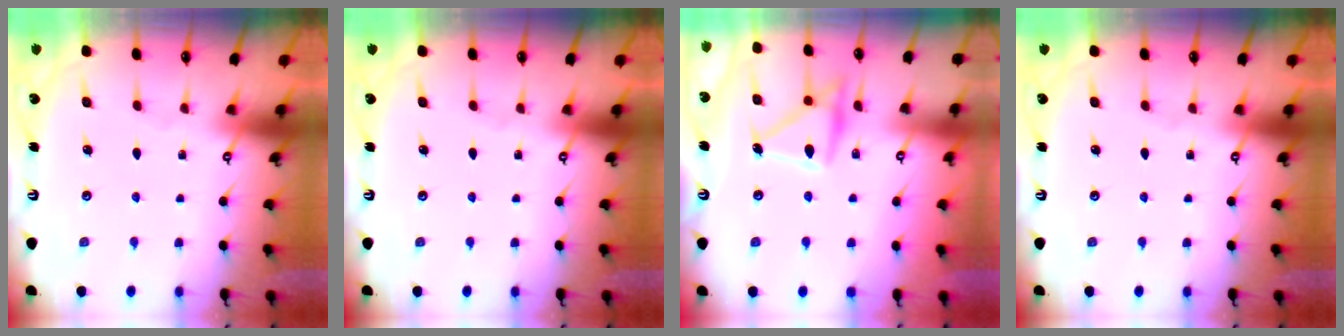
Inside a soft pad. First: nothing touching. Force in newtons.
{"total": 0.0}
{"total": 17.0, "press": 17.0, "slide": 0.9}
{"total": 0.0}